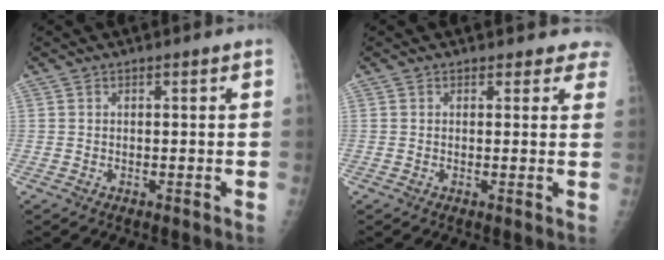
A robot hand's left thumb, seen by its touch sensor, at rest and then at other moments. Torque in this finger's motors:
{"motor_torque": [-0.29, 0.22, -0.18, -0.23, 0.00]}